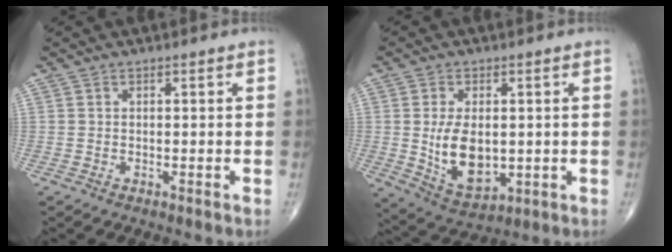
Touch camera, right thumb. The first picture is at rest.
{"total": 10.9, "force": [0.0, 6.5, 8.8], "torque": [-0.139, -0.015, 0.017]}